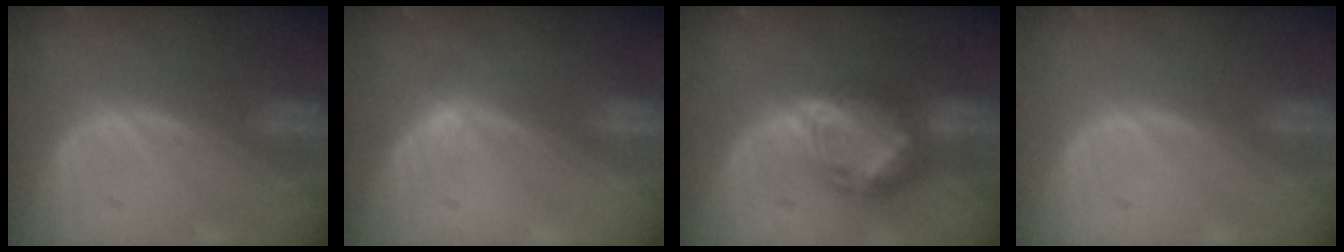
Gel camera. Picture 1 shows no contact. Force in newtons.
{"total": 1.0, "press": 1.0, "slide": 0.1}
{"total": 7.8, "press": 6.8, "slide": 3.9}
{"total": 0.0}